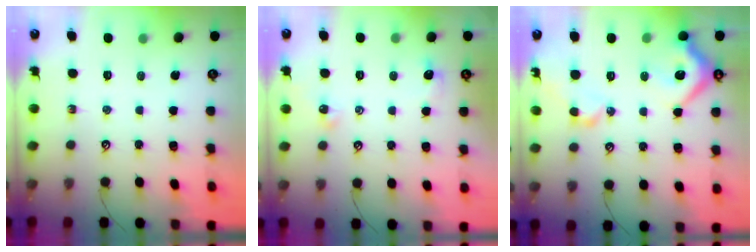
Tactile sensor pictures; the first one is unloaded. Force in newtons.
{"total": 2.5, "press": 2.4, "slide": 0.6}
{"total": 12.5, "press": 12.4, "slide": 2.0}